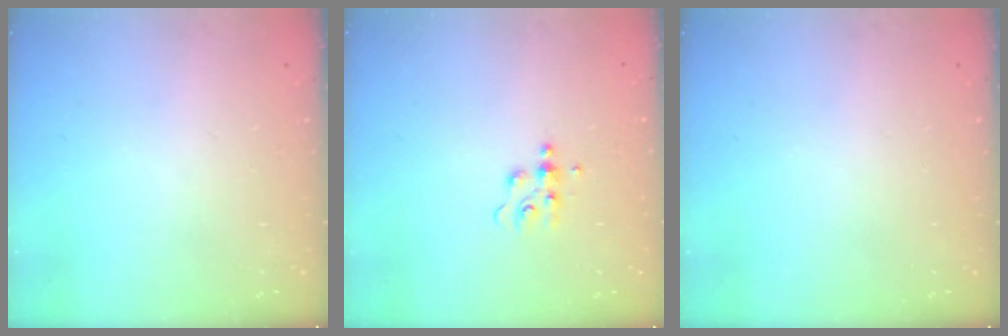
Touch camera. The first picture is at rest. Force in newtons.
{"total": 5.1, "press": 5.1, "slide": 0.5}
{"total": 0.0}